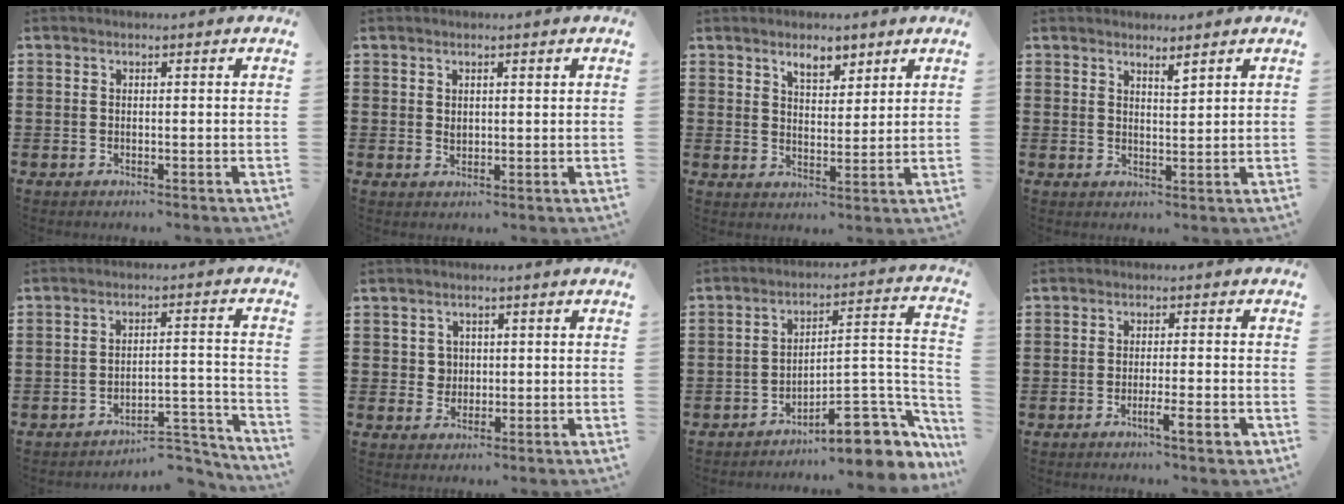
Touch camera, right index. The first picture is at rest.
{"total": 1.2, "force": [0.7, 0.8, 0.6], "torque": [-0.012, 0.004, 0.013]}
{"total": 4.3, "force": [3.3, 1.9, 2.1], "torque": [-0.034, 0.002, 0.057]}
{"total": 1.9, "force": [1.9, 0.1, 0.4], "torque": [-0.011, 0.003, 0.035]}
{"total": 5.9, "force": [-5.5, 0.8, 1.9], "torque": [-0.030, 0.007, -0.108]}
{"total": 2.2, "force": [0.5, 2.0, 0.6], "torque": [-0.022, 0.009, 0.007]}
{"total": 10.1, "force": [-7.3, 3.6, 5.9], "torque": [-0.062, 0.023, -0.133]}
{"total": 4.2, "force": [-2.1, 0.6, 3.6], "torque": [-0.055, -0.006, -0.032]}